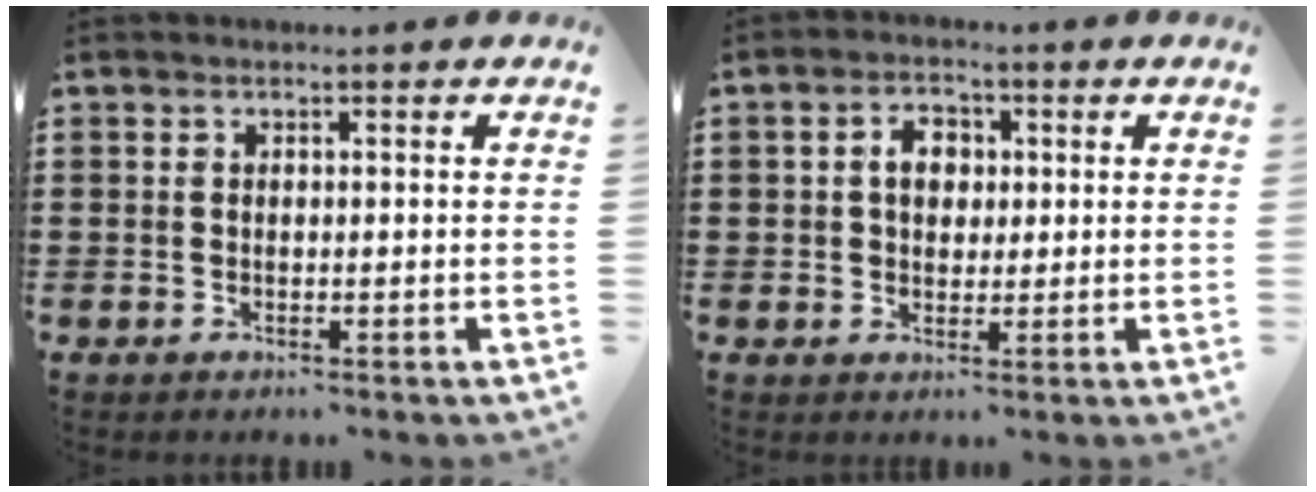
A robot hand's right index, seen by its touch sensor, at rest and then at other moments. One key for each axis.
{"total": 3.9, "fx": 0.7, "fy": 2.8, "fz": 2.7, "tx": -0.053, "ty": 0.008, "tz": 0.008}